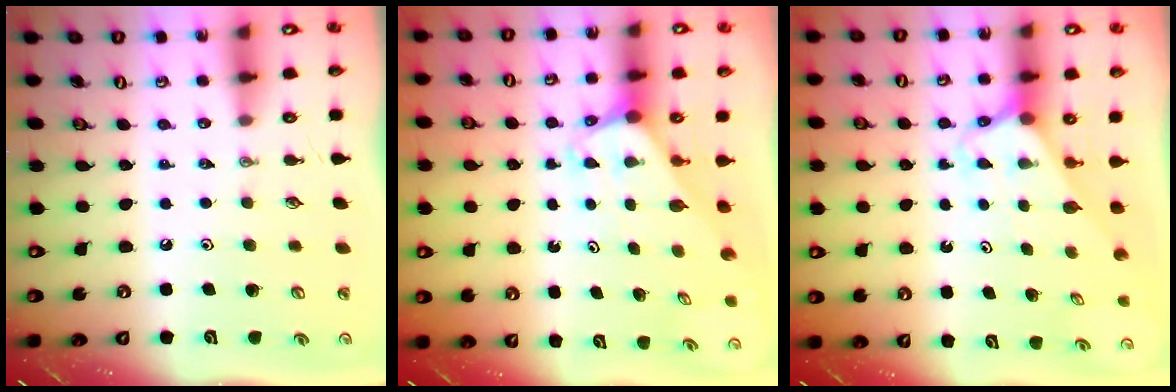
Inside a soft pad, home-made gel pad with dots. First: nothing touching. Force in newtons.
{"total": 1.8, "press": 1.8, "slide": 0.1}
{"total": 2.5, "press": 2.5, "slide": 0.3}